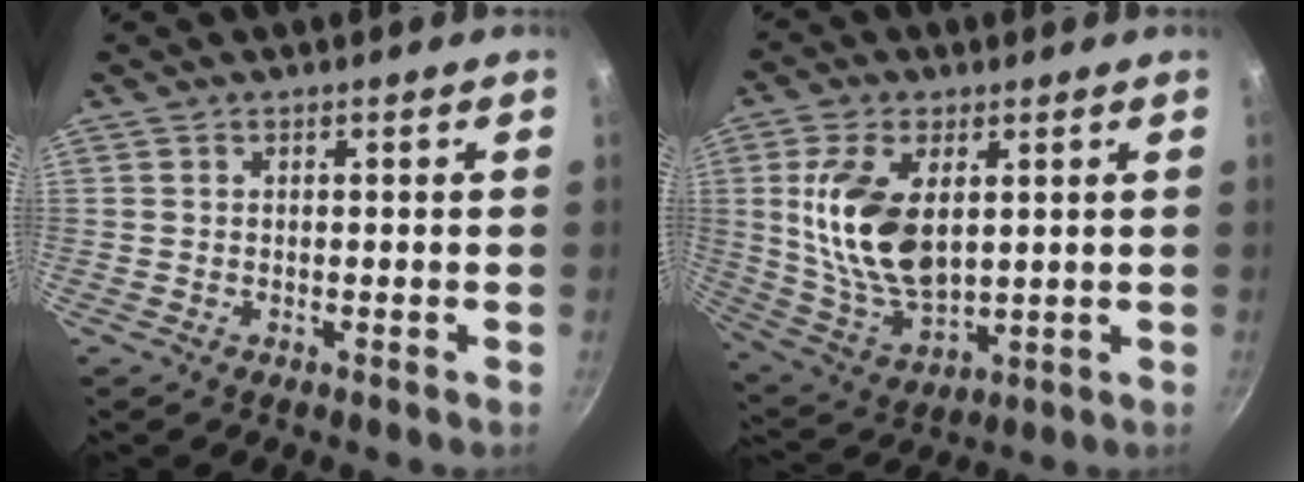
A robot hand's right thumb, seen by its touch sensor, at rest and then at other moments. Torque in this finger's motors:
{"motor_torque": [-0.38, 0.96, 0.60, 0.66, 0.37]}